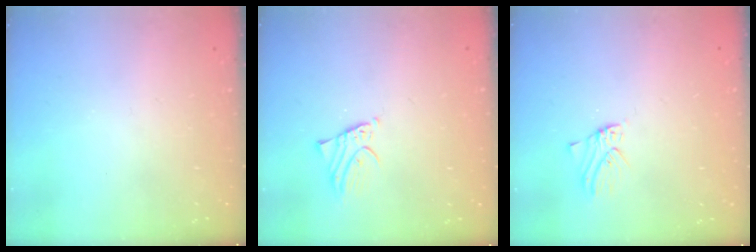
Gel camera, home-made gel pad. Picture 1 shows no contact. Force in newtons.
{"total": 2.0, "press": 2.0, "slide": 0.3}
{"total": 1.7, "press": 1.7, "slide": 0.2}